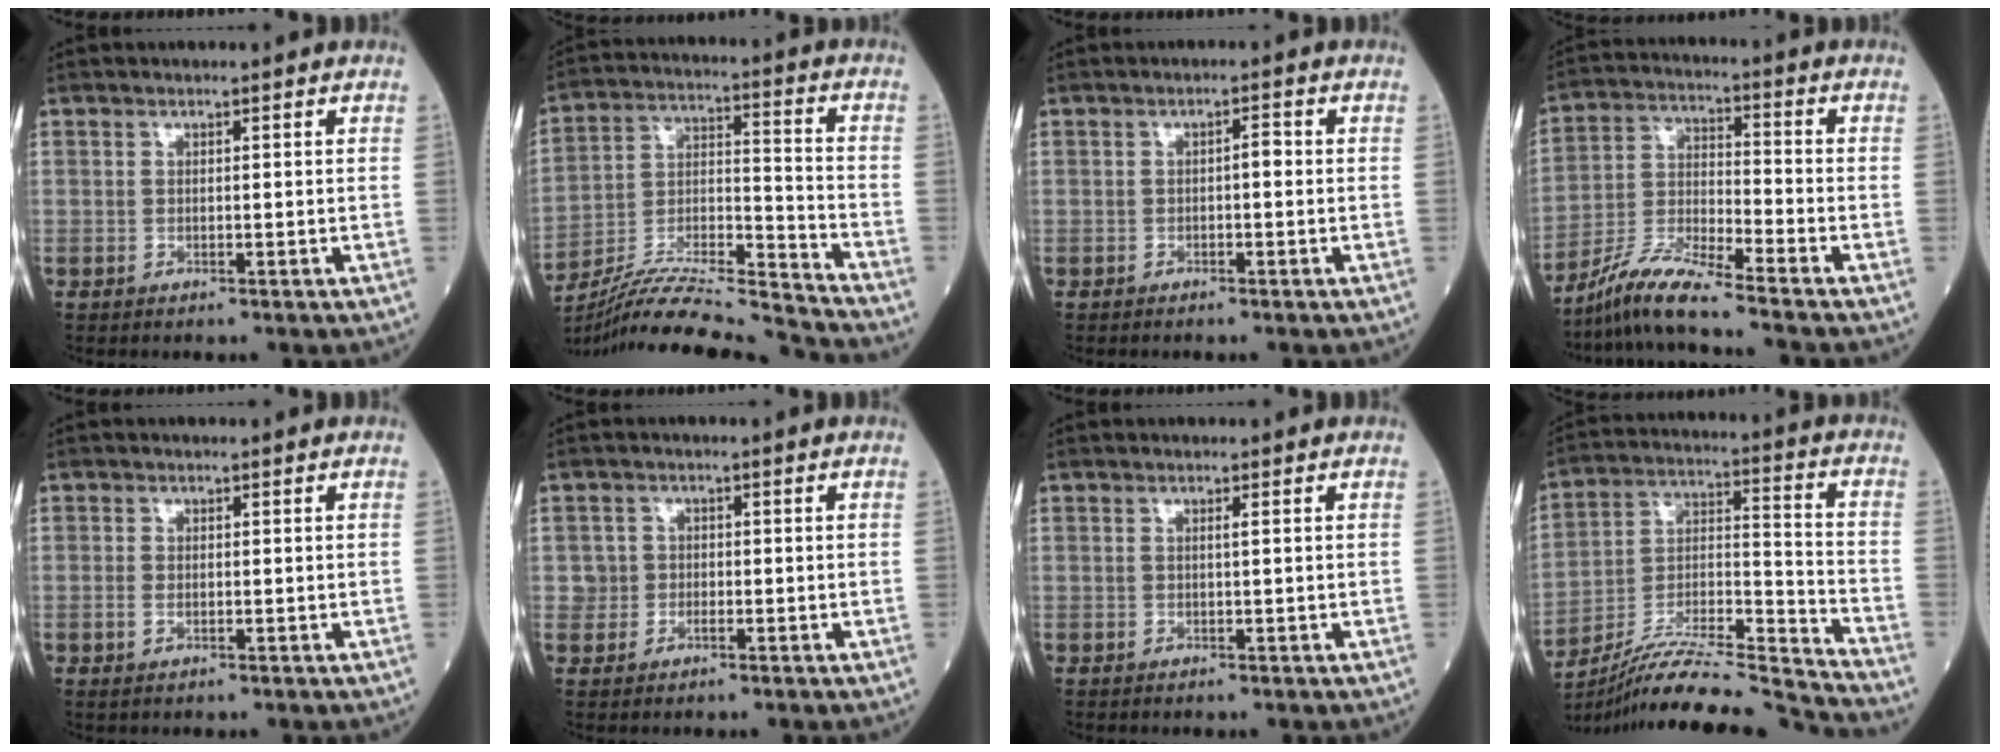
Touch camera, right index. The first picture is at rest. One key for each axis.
{"total": 18.8, "fx": -18.0, "fy": -1.4, "fz": 5.4, "tx": -0.109, "ty": 0.005, "tz": -0.312}
{"total": 1.4, "fx": -0.1, "fy": 0.4, "fz": 1.4, "tx": -0.018, "ty": 0.004, "tz": -0.004}
{"total": 9.3, "fx": -8.2, "fy": -1.0, "fz": 4.2, "tx": -0.093, "ty": -0.018, "tz": -0.161}
{"total": 1.1, "fx": -0.3, "fy": 0.6, "fz": 0.9, "tx": -0.022, "ty": -0.001, "tz": -0.003}
{"total": 2.1, "fx": -0.5, "fy": 2.0, "fz": 0.0, "tx": 0.007, "ty": 0.009, "tz": -0.013}
{"total": 0.5, "fx": 0.2, "fy": -0.1, "fz": 0.5, "tx": -0.012, "ty": -0.001, "tz": 0.003}
{"total": 21.3, "fx": -20.2, "fy": -1.8, "fz": 6.5, "tx": -0.134, "ty": -0.003, "tz": -0.340}